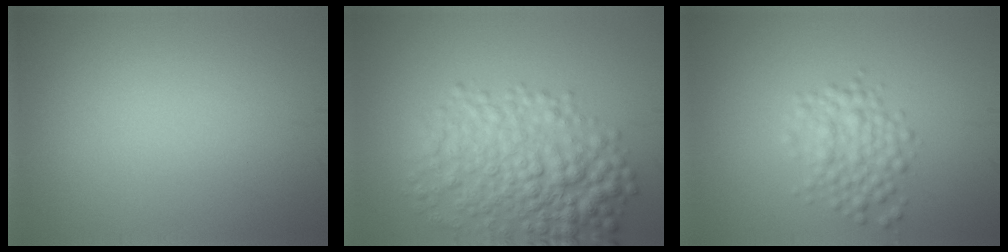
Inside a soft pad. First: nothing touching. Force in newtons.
{"total": 6.9, "press": 6.9, "slide": 0.2}
{"total": 3.2, "press": 3.2, "slide": 0.1}